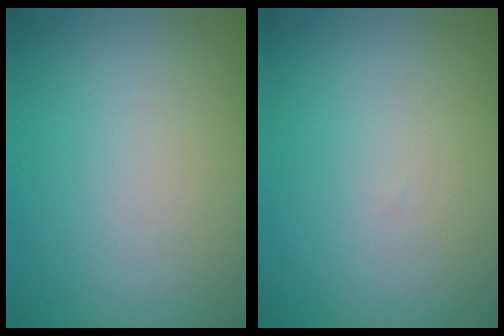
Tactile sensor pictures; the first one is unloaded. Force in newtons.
{"total": 0.0}